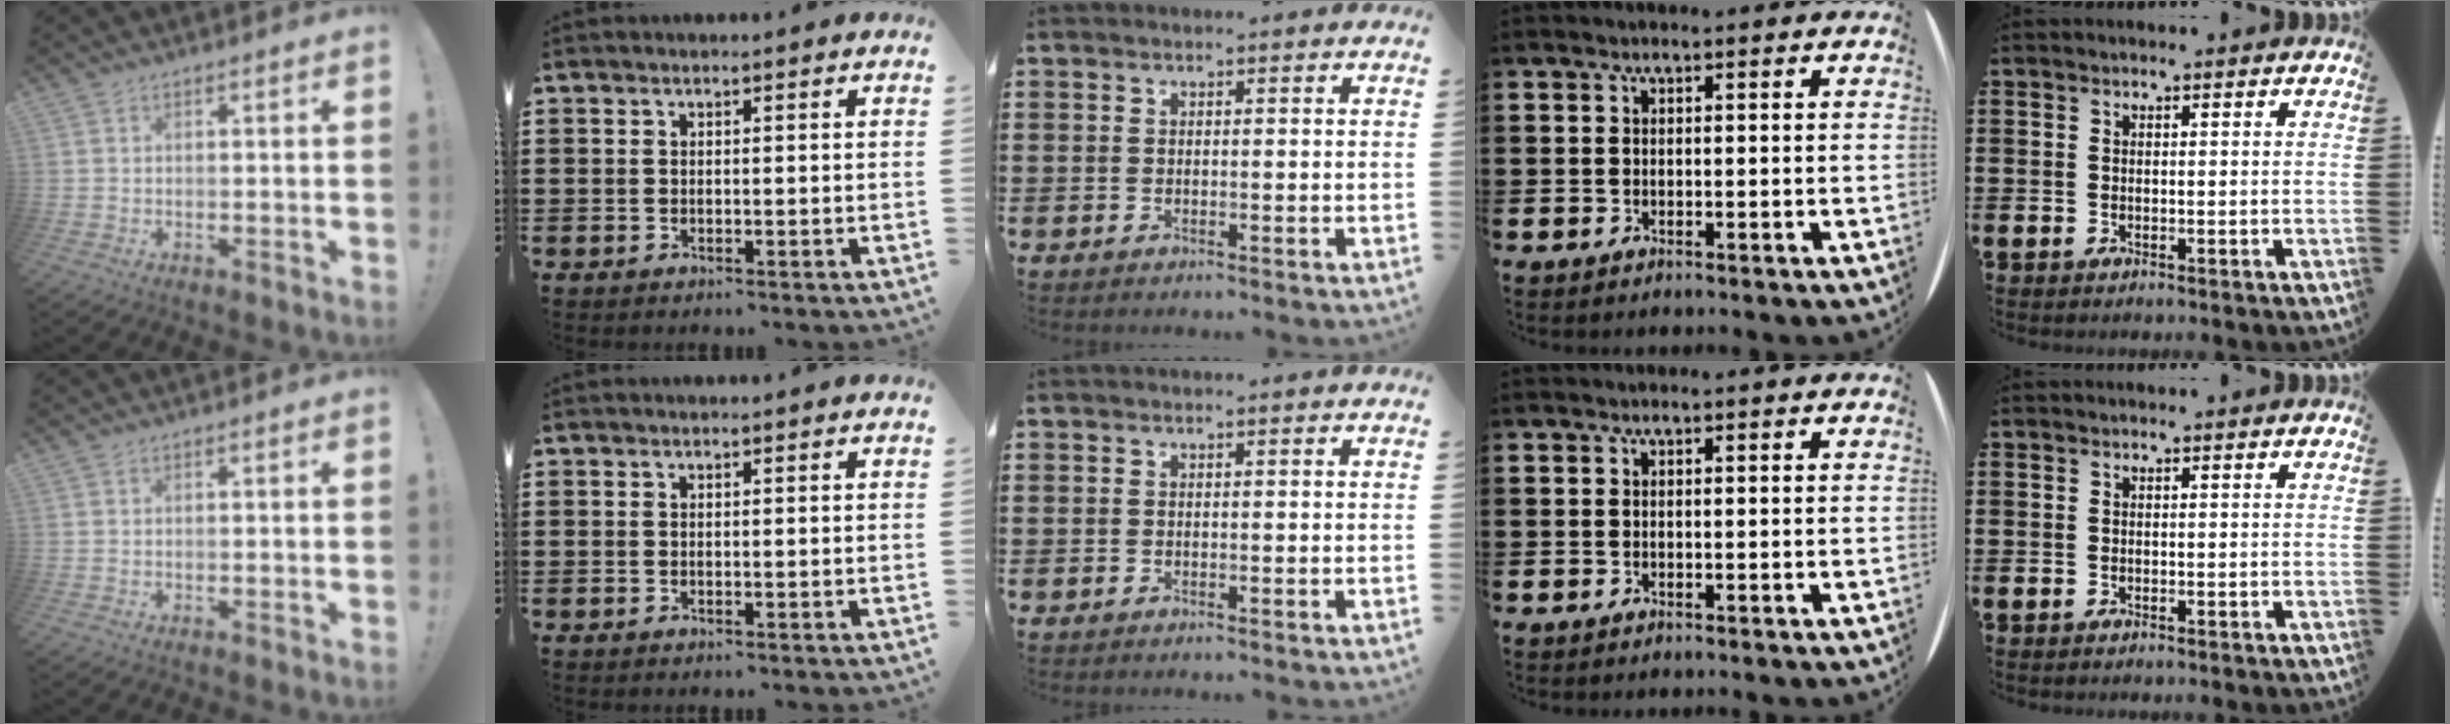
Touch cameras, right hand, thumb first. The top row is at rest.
{}